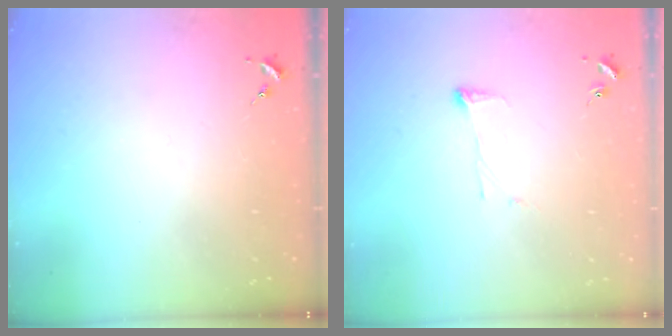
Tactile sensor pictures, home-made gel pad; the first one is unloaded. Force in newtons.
{"total": 4.3, "press": 4.2, "slide": 0.7}